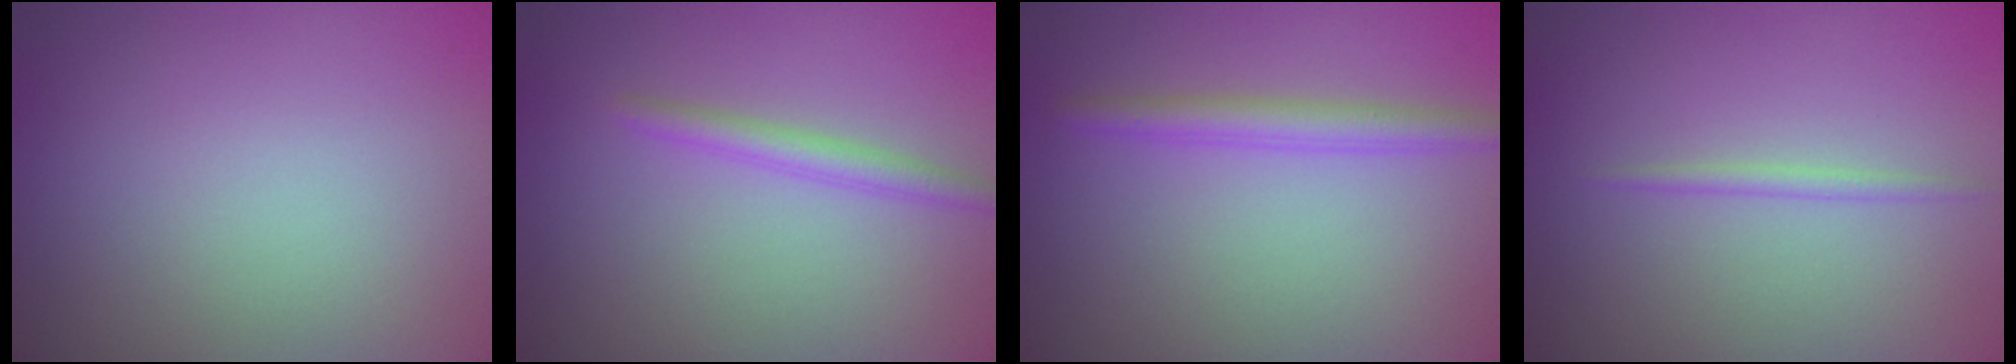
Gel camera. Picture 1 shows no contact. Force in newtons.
{"total": 1.8, "press": 1.8, "slide": 0.1}
{"total": 2.4, "press": 2.4, "slide": 0.2}
{"total": 0.9, "press": 0.9, "slide": 0.1}